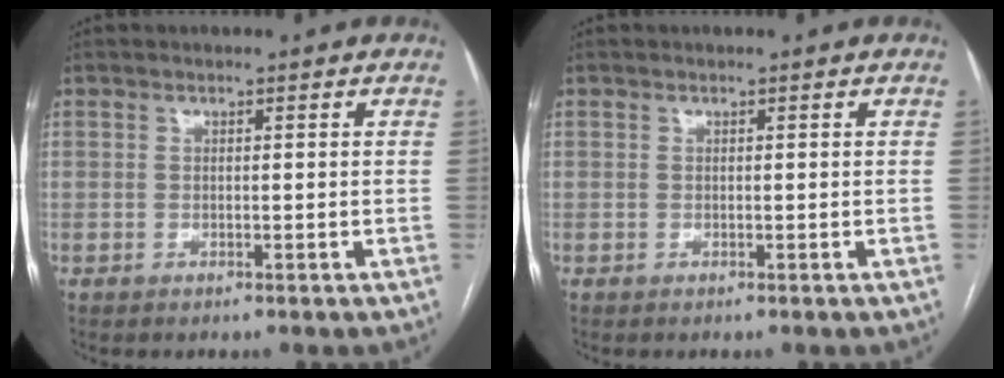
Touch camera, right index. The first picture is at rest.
{"total": 0.0}